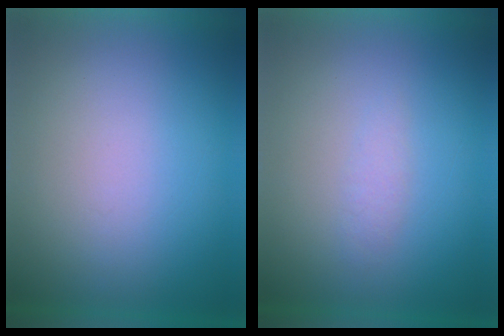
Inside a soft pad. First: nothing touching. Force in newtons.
{"total": 1.3}